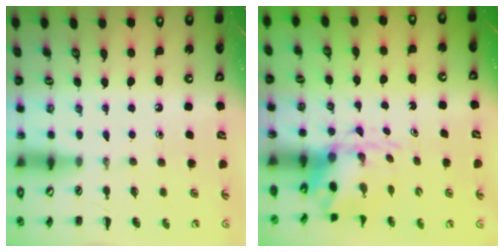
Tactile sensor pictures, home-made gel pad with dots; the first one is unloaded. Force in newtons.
{"total": 5.6, "press": 5.5, "slide": 1.0}